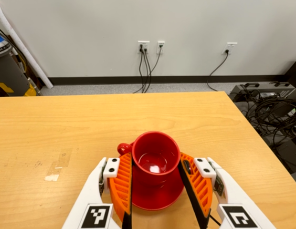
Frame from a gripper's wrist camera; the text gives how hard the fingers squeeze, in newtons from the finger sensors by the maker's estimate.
{"total": 2.5, "left": 2.1, "right": 2.8}